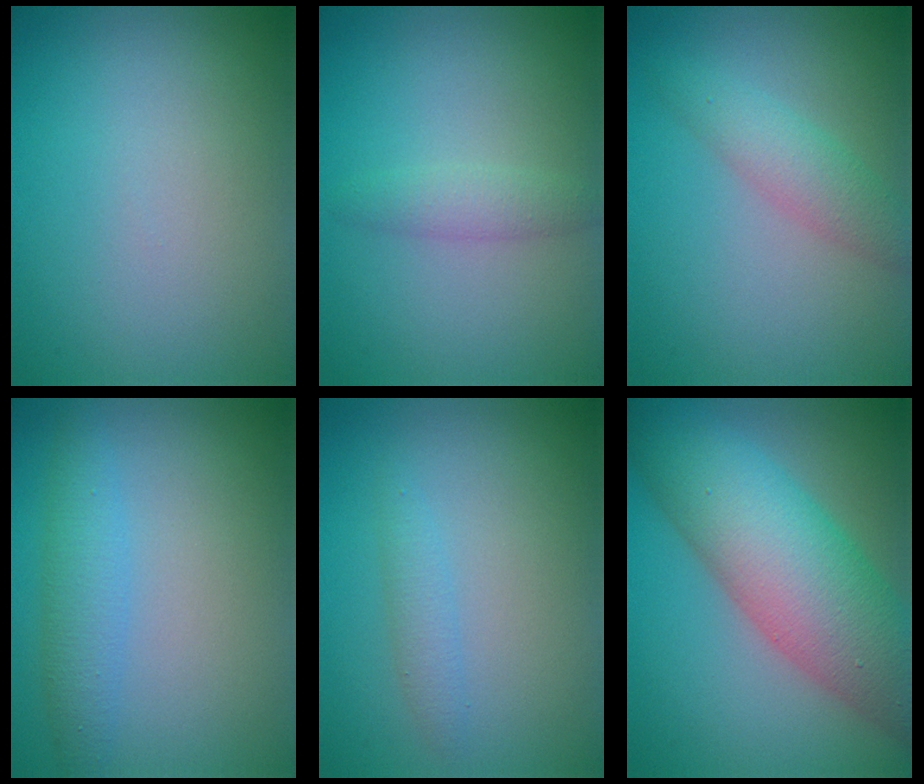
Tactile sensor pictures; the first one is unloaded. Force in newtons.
{"total": 1.8, "press": 1.8, "slide": 0.1}
{"total": 2.8, "press": 2.8, "slide": 0.1}
{"total": 2.8, "press": 2.8, "slide": 0.0}
{"total": 1.3, "press": 1.3, "slide": 0.1}
{"total": 10.9, "press": 10.9, "slide": 0.3}